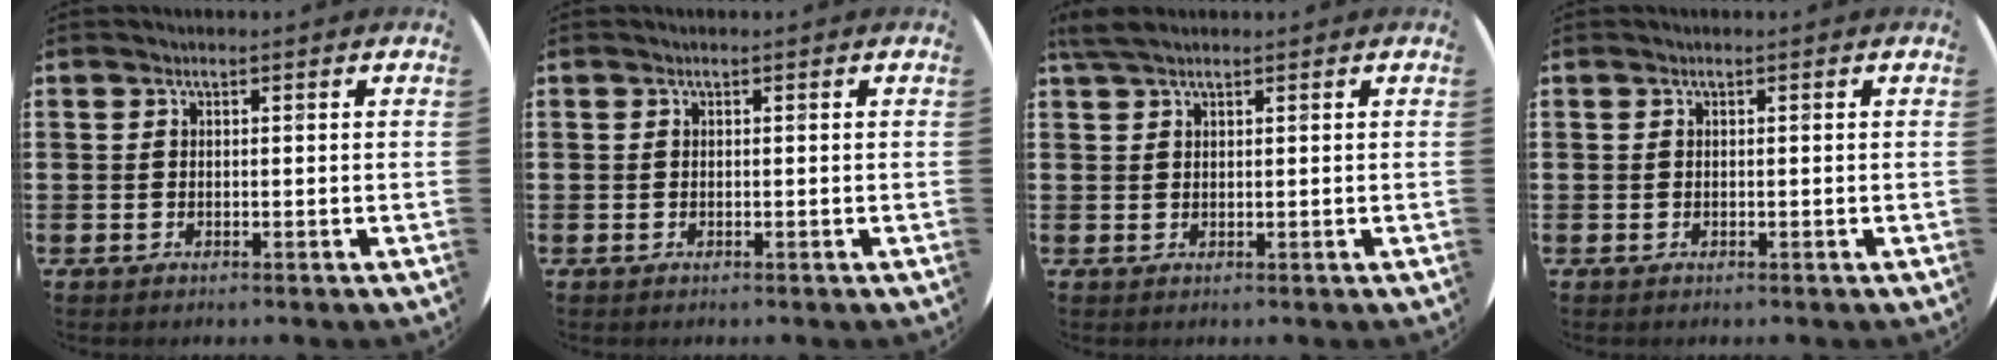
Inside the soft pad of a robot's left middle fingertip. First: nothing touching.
{"total": 0.0}
{"total": 2.4, "force": [1.9, 0.6, 1.3], "torque": [-0.030, 0.005, 0.035]}
{"total": 0.0}